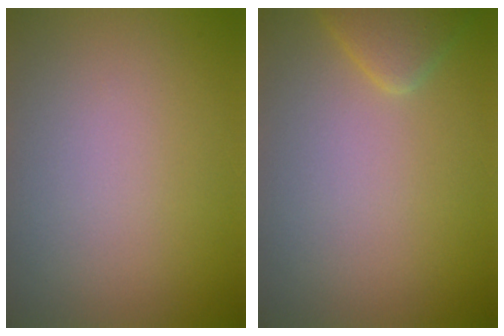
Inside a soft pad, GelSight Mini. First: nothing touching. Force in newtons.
{"total": 2.3, "press": 2.2, "slide": 0.2}